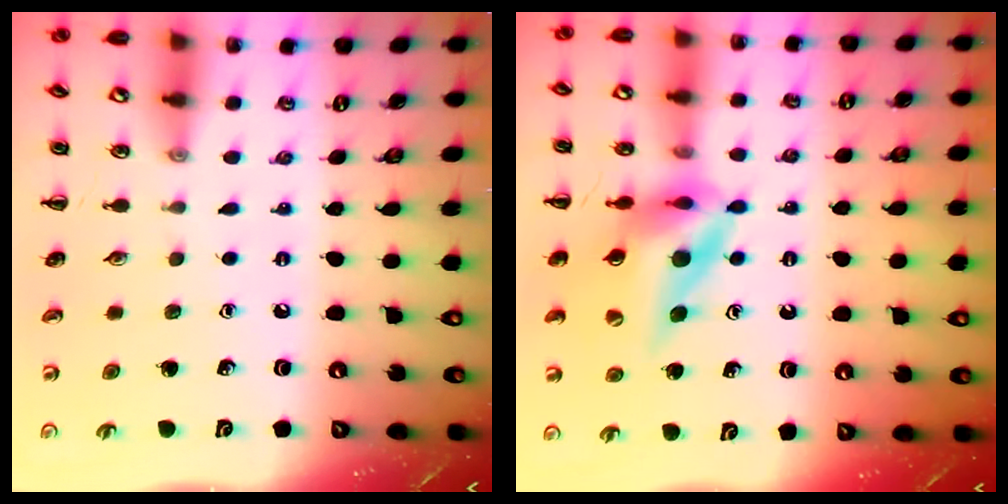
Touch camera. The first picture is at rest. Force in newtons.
{"total": 13.8, "press": 13.1, "slide": 4.4}